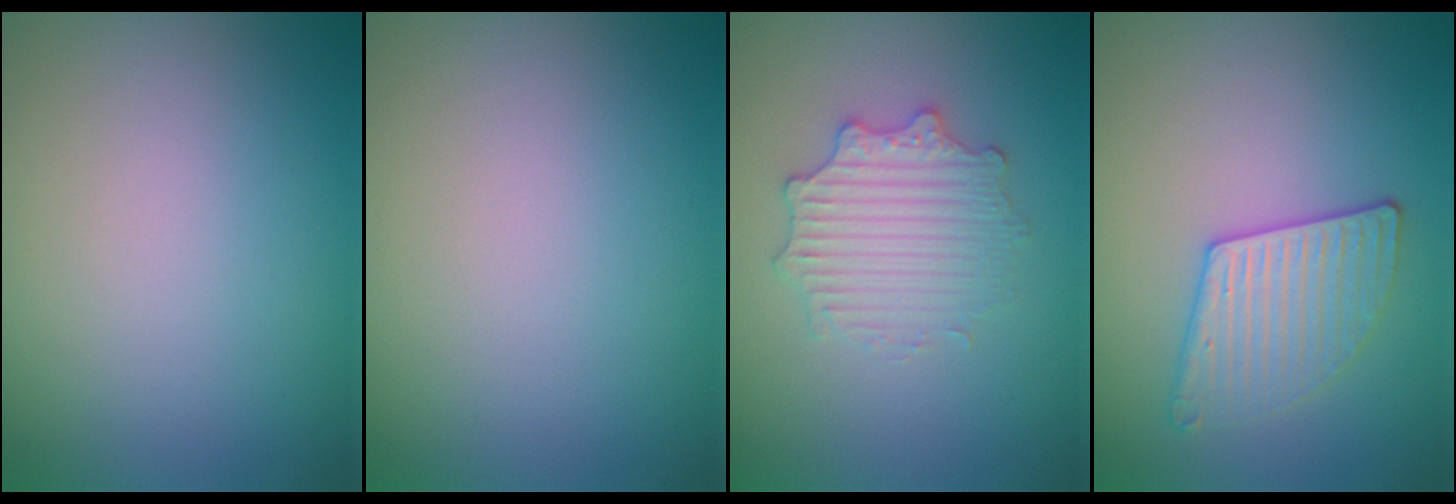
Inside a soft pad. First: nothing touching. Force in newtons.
{"total": 0.0}
{"total": 3.0, "press": 2.9, "slide": 0.4}
{"total": 3.0, "press": 2.9, "slide": 0.4}